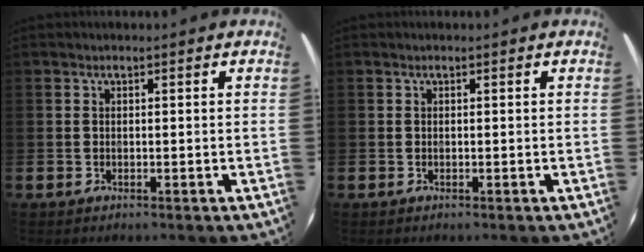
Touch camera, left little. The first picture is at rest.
{"total": 0.0}